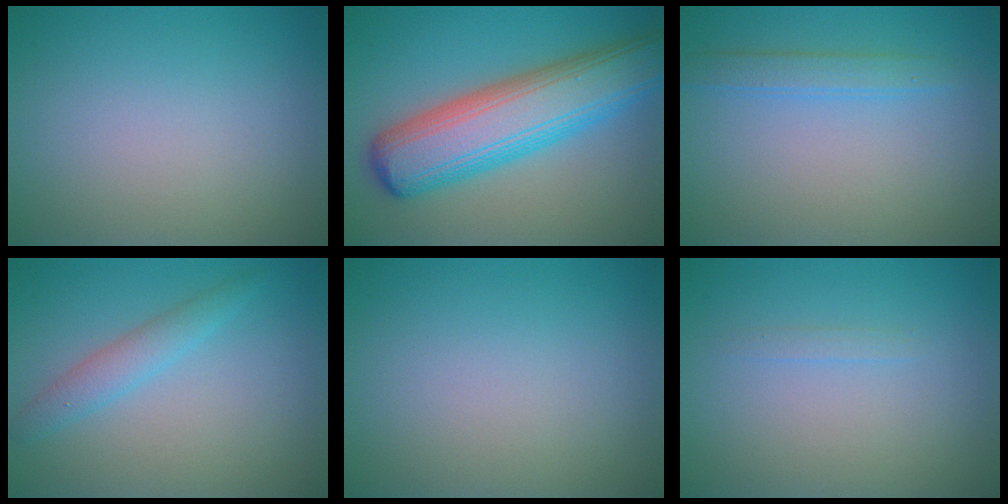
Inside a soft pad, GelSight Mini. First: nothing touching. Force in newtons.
{"total": 9.8, "press": 9.8, "slide": 0.5}
{"total": 1.9, "press": 1.9, "slide": 0.1}
{"total": 2.2, "press": 2.2, "slide": 0.3}
{"total": 0.0}
{"total": 0.6, "press": 0.6, "slide": 0.0}